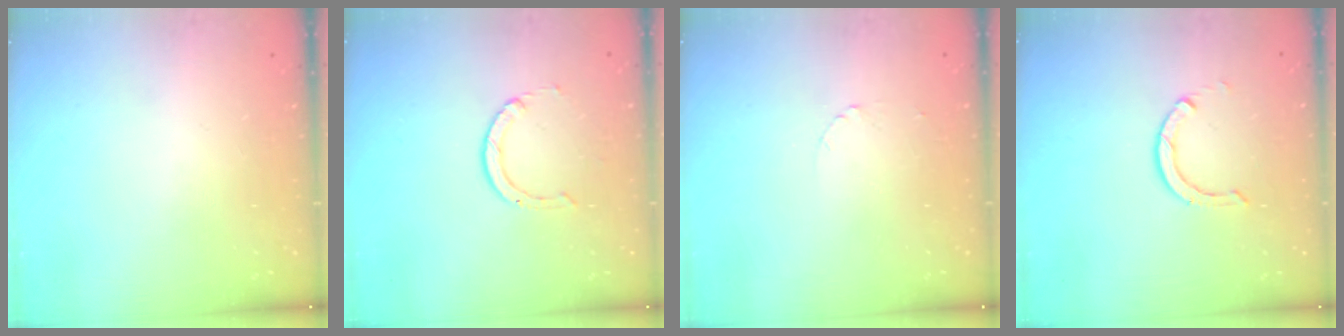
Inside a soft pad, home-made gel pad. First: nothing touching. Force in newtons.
{"total": 2.0, "press": 2.0, "slide": 0.2}
{"total": 1.3, "press": 1.3, "slide": 0.1}
{"total": 2.9, "press": 2.9, "slide": 0.4}